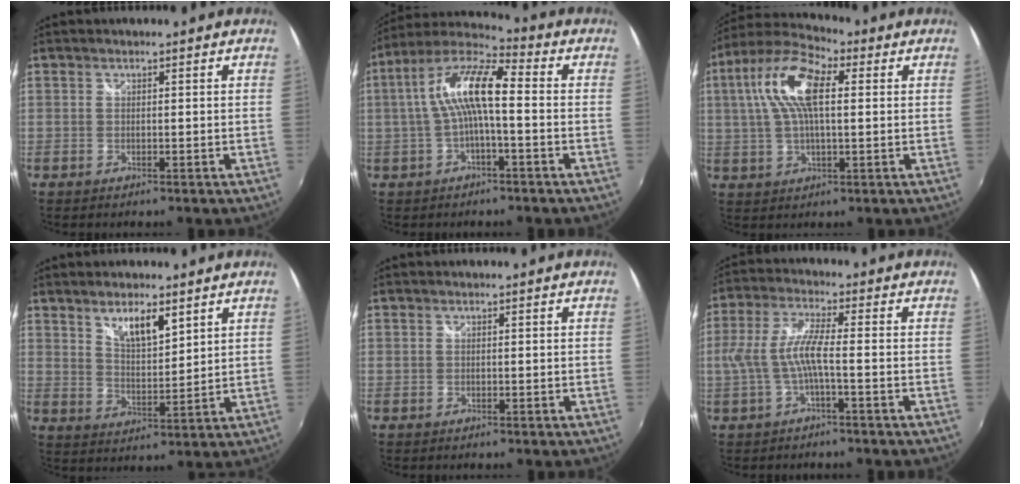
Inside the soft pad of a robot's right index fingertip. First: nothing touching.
{"total": 11.5, "force": [-0.1, 2.9, 11.1], "torque": [-0.219, 0.024, -0.007]}
{"total": 13.3, "force": [3.3, 5.4, 11.7], "torque": [-0.232, 0.027, 0.050]}
{"total": 6.9, "force": [4.5, 2.2, 4.7], "torque": [-0.078, -0.002, 0.083]}
{"total": 0.0}
{"total": 6.8, "force": [-1.7, 0.6, 6.6], "torque": [-0.147, 0.001, -0.025]}